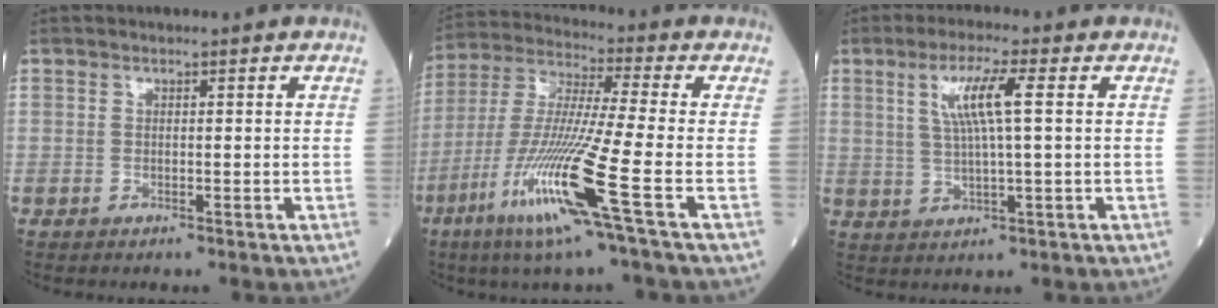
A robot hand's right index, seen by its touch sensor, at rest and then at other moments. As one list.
[{"total": 15.7, "force": [-6.9, -1.5, 14.1], "torque": [-0.294, -0.031, -0.135]}, {"total": 6.8, "force": [1.9, 0.0, 6.6], "torque": [-0.127, 0.005, 0.037]}]